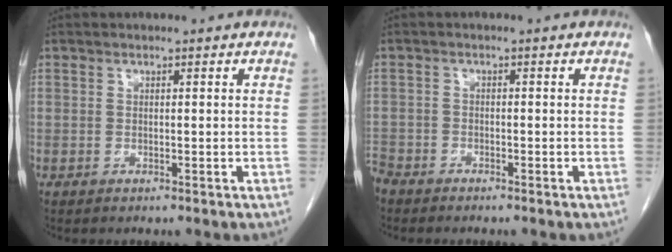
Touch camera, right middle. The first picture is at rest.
{"total": 3.1, "force": [-2.9, 0.9, 0.4], "torque": [-0.006, -0.006, -0.057]}